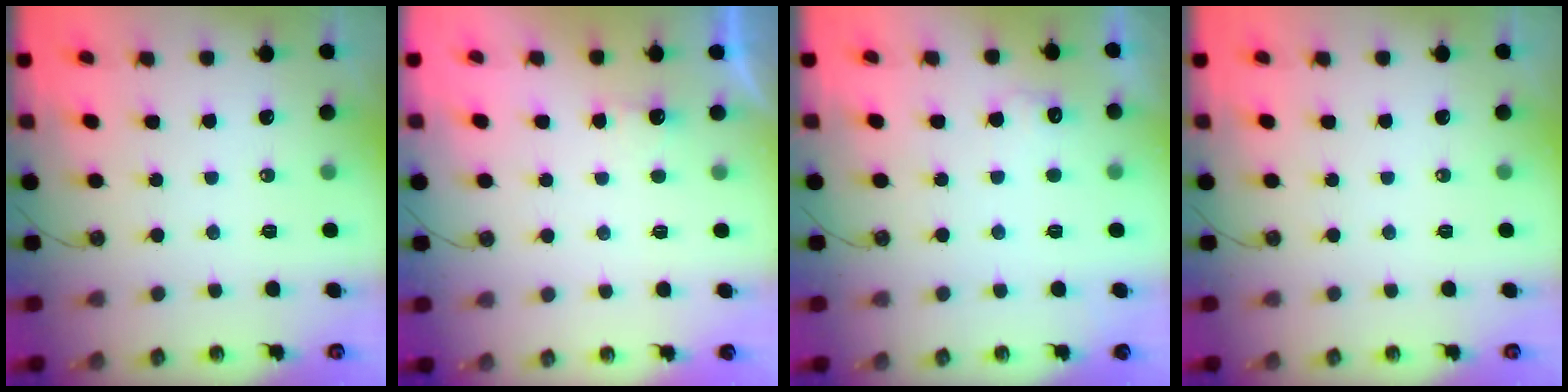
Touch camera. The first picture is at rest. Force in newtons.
{"total": 1.0, "press": 0.7, "slide": 0.6}
{"total": 5.1, "press": 4.9, "slide": 1.3}
{"total": 0.0}